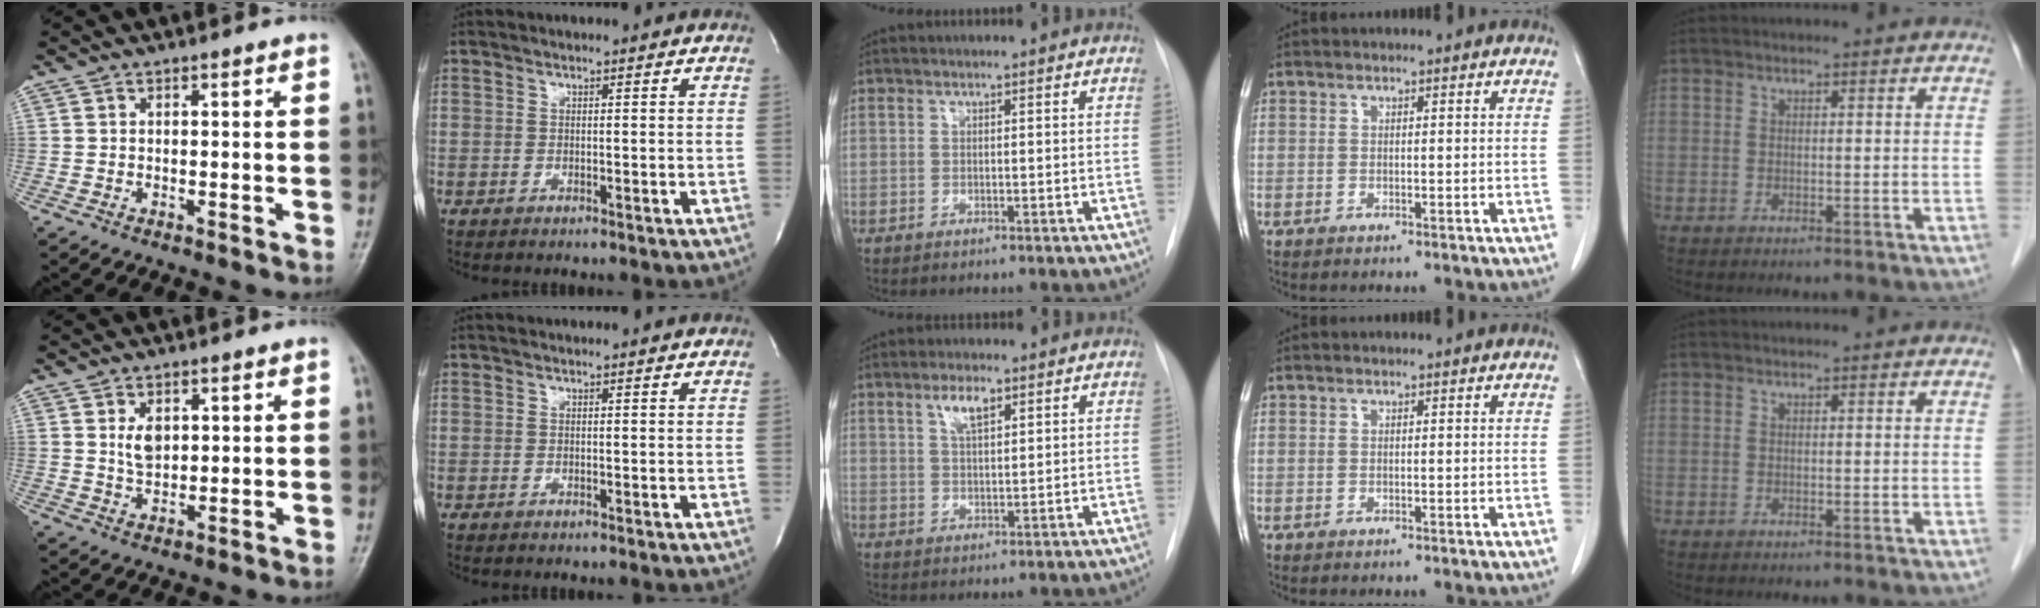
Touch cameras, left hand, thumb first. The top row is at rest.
{"thumb": {"total": 4.1, "force": [1.3, 2.6, 2.9], "torque": [-0.038, -0.012, 0.028]}, "index": {"total": 0.6, "force": [0.6, 0.0, 0.0], "torque": [-0.004, -0.002, 0.004]}, "middle": {"total": 3.8, "force": [2.1, 1.2, 2.9], "torque": [-0.058, 0.002, 0.039]}}